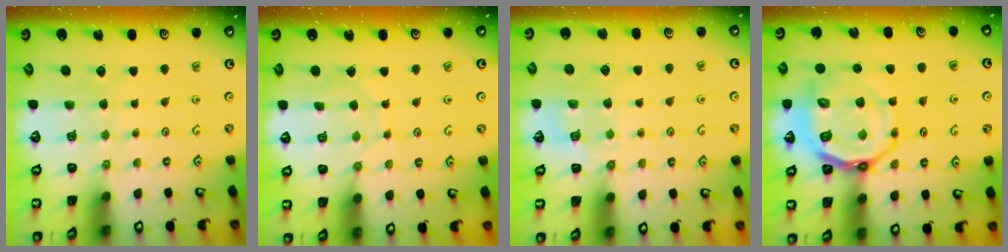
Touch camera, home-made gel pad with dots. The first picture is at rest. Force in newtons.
{"total": 4.1, "press": 4.1, "slide": 0.4}
{"total": 6.0, "press": 5.8, "slide": 1.4}
{"total": 14.9, "press": 14.5, "slide": 3.3}